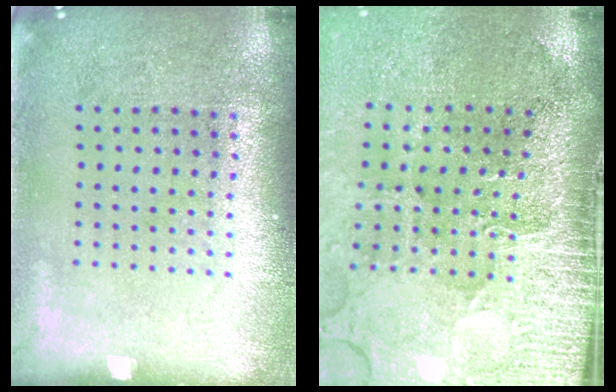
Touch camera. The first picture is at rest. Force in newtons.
{"total": 3.7, "press": 3.4, "slide": 1.4}